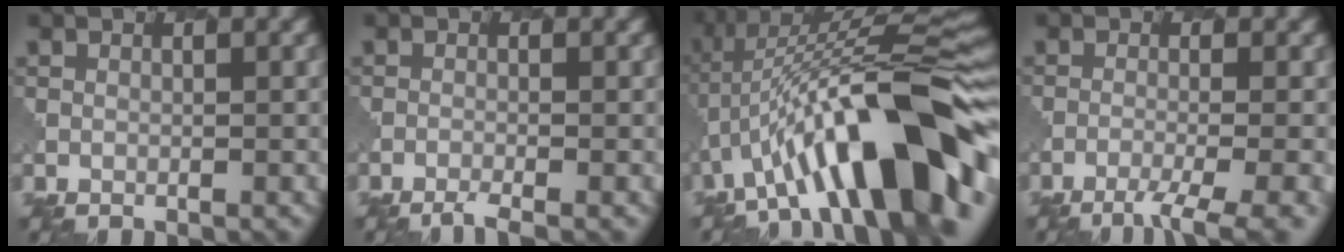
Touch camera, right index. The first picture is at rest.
{"total": 1.7, "force": [-1.4, 0.3, 1.0], "torque": [-0.014, -0.001, -0.033]}
{"total": 14.6, "force": [-4.3, 4.6, 13.2], "torque": [-0.177, 0.040, -0.069]}
{"total": 4.3, "force": [-2.5, 0.9, 3.4], "torque": [-0.052, -0.004, -0.046]}